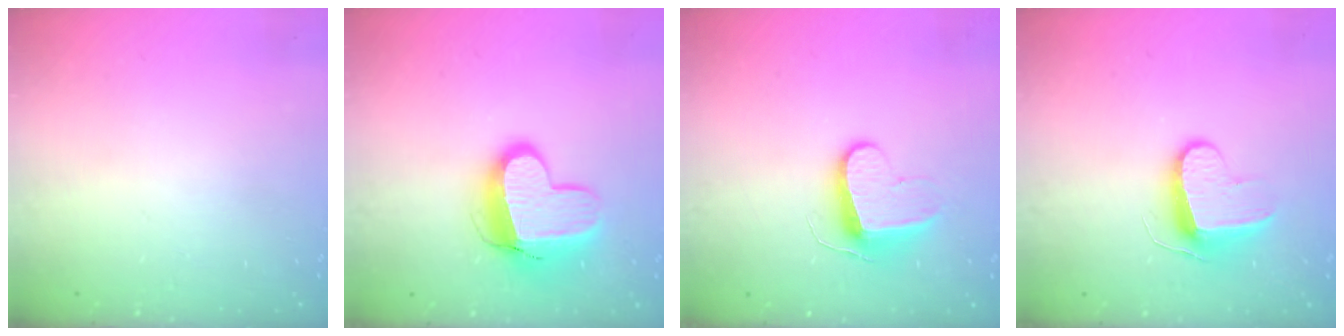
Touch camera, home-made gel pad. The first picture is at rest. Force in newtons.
{"total": 12.8, "press": 12.8, "slide": 1.3}
{"total": 9.9, "press": 9.9, "slide": 0.3}
{"total": 8.8, "press": 8.7, "slide": 0.5}